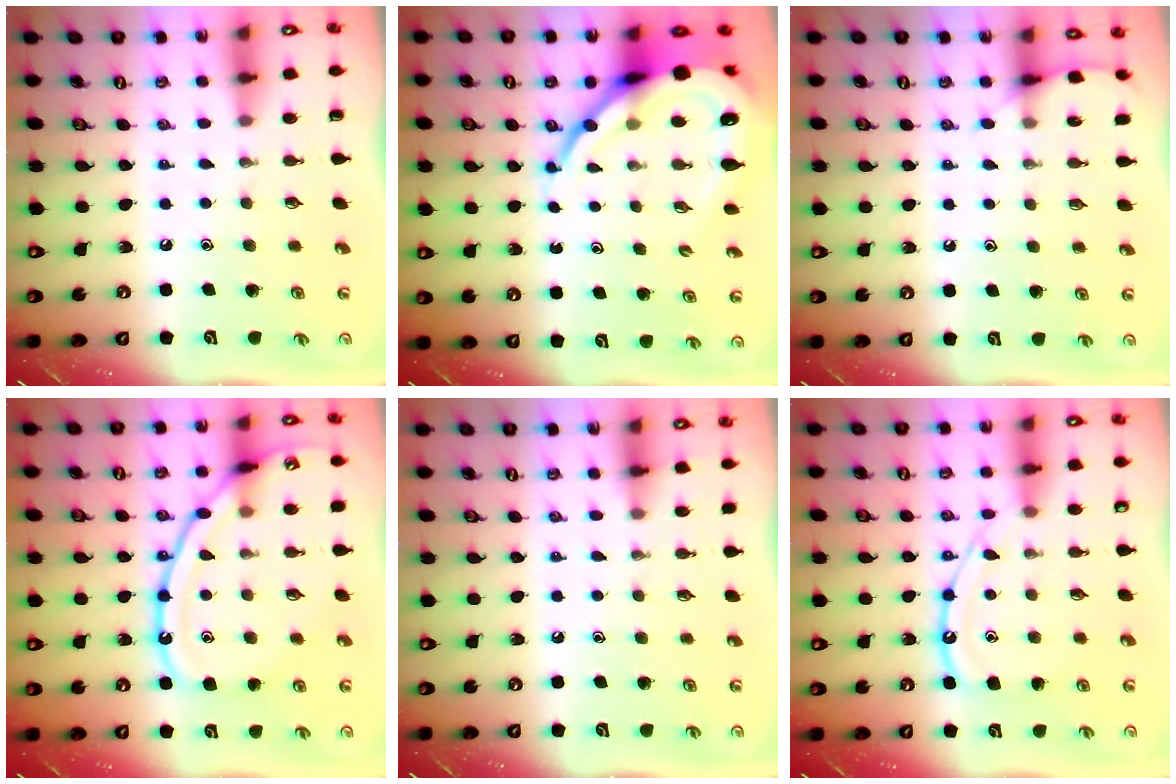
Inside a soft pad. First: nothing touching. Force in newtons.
{"total": 14.7, "press": 14.6, "slide": 1.7}
{"total": 6.2, "press": 6.1, "slide": 0.8}
{"total": 16.5, "press": 16.4, "slide": 1.3}
{"total": 3.0, "press": 2.9, "slide": 0.5}
{"total": 13.4, "press": 13.4, "slide": 1.2}